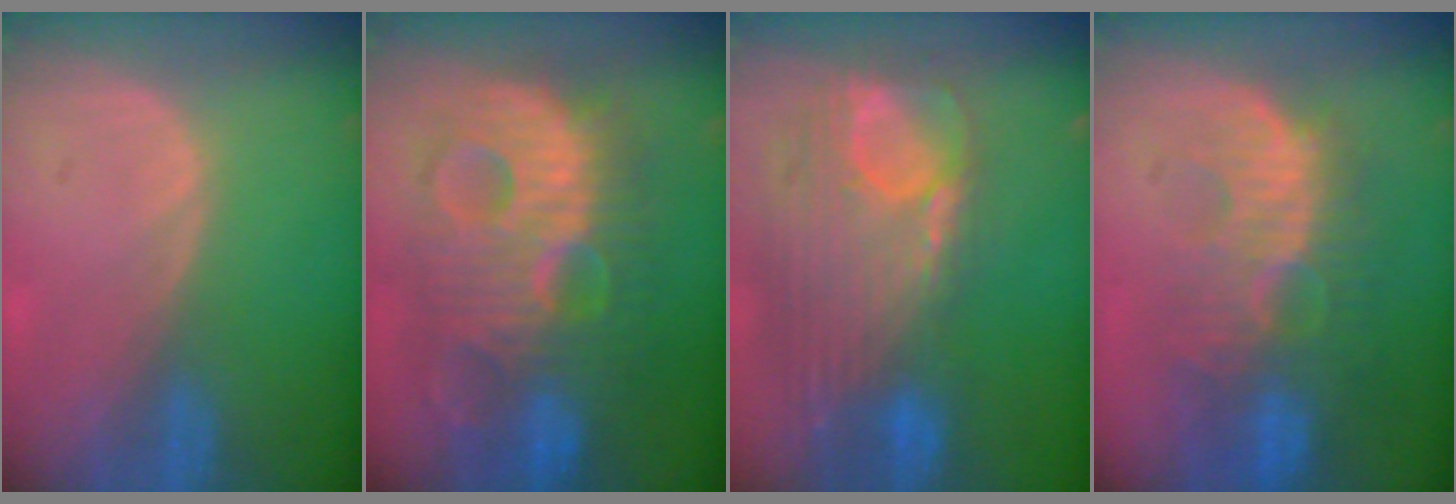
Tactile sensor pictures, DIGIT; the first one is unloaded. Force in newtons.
{"total": 13.6, "press": 13.6, "slide": 1.1}
{"total": 12.7, "press": 10.7, "slide": 6.7}
{"total": 10.7, "press": 9.7, "slide": 4.6}